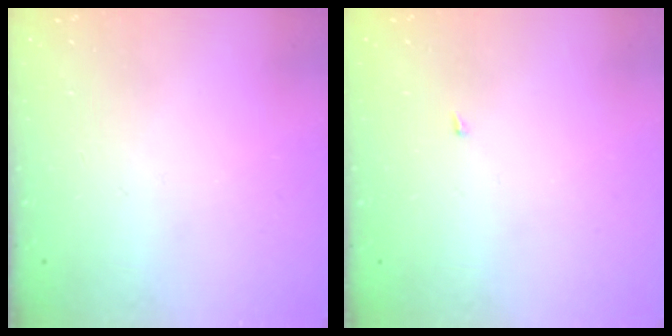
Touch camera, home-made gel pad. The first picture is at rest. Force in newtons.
{"total": 1.4, "press": 1.3, "slide": 0.1}